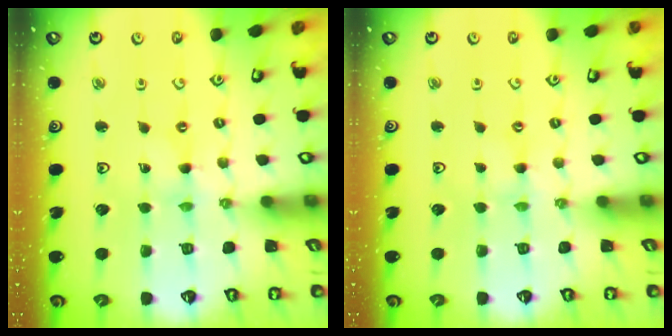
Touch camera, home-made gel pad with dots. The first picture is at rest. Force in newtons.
{"total": 1.1, "press": 1.1, "slide": 0.2}